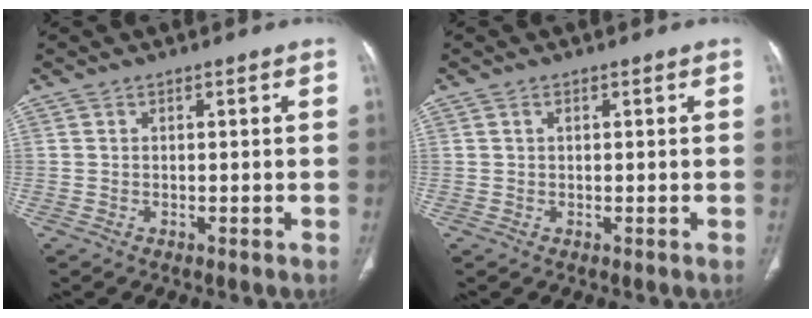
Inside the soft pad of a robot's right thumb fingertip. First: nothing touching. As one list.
[{"total": 0.7, "force": [0.3, 0.4, 0.5], "torque": [-0.011, 0.004, 0.005]}]